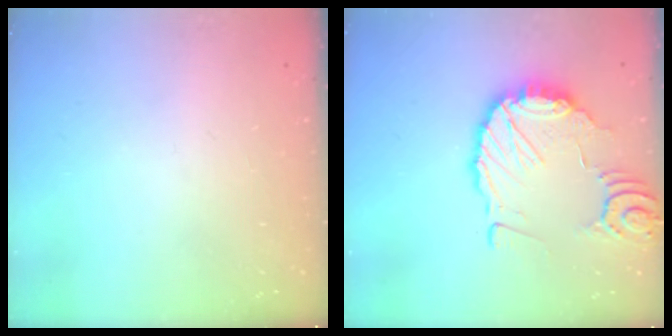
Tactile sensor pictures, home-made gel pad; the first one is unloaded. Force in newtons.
{"total": 12.1, "press": 12.0, "slide": 1.5}